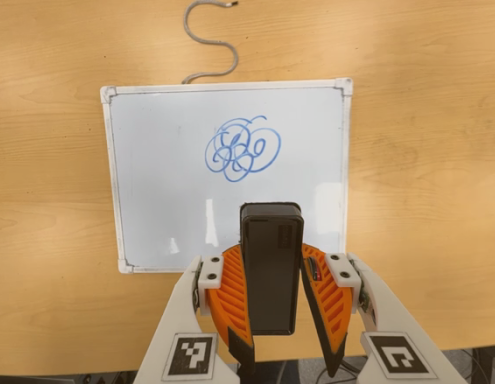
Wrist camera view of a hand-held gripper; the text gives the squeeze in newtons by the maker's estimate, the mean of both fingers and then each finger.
{"total": 7.9, "left": 6.9, "right": 8.9}